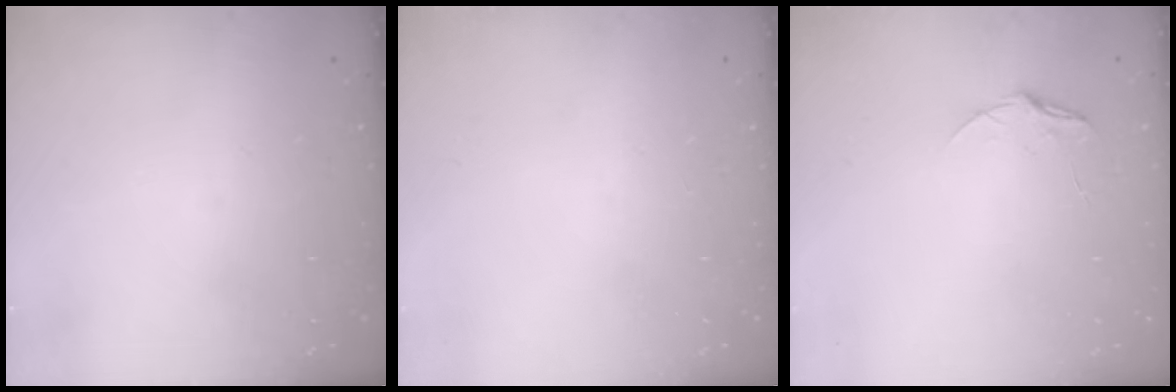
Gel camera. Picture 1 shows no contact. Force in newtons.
{"total": 0.0}
{"total": 5.3, "press": 5.2, "slide": 0.6}